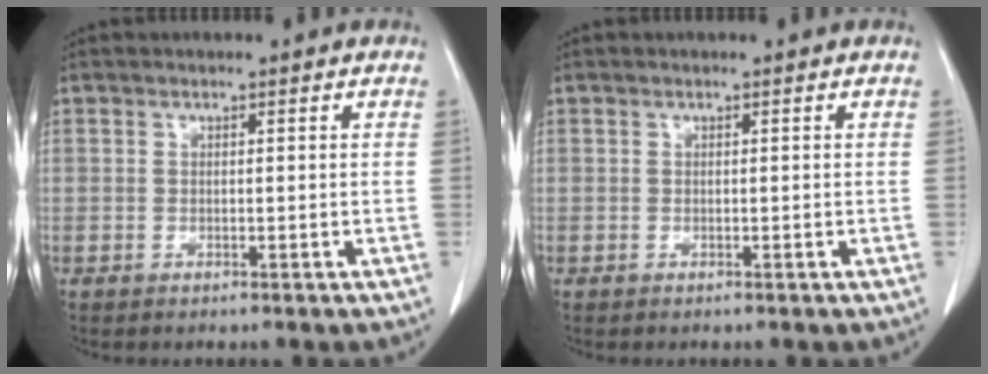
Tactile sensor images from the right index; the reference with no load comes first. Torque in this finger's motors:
{"motor_torque": [0.00, 0.00, 0.00, 0.00]}